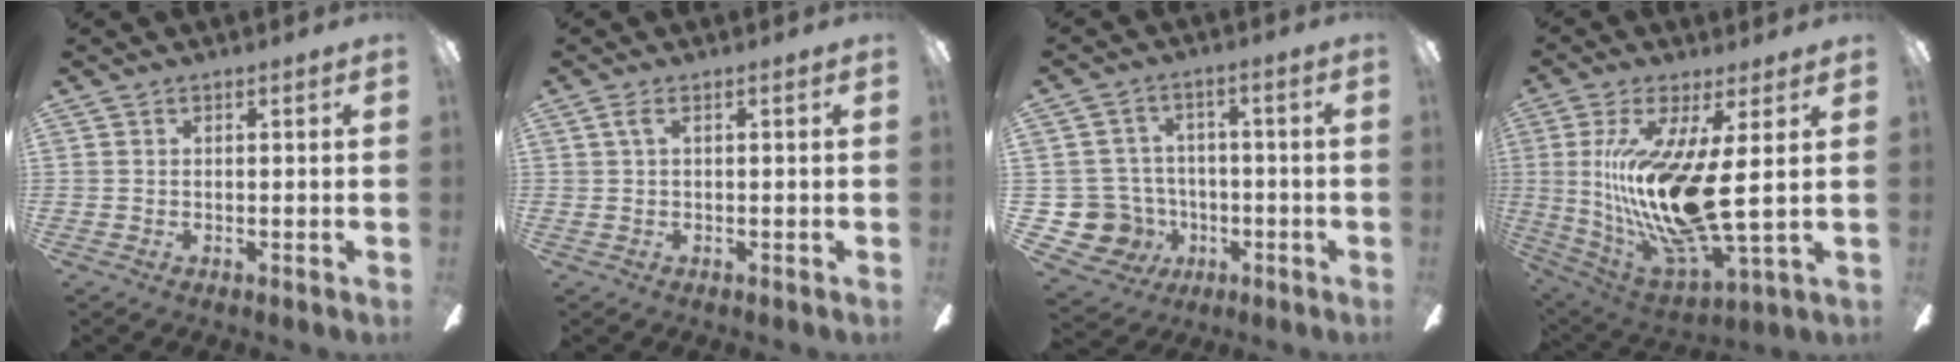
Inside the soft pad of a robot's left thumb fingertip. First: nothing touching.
{"total": 2.2, "force": [0.3, 0.6, 2.1], "torque": [-0.042, 0.006, 0.004]}
{"total": 10.6, "force": [-3.4, 9.6, 2.8], "torque": [-0.102, 0.025, -0.053]}
{"total": 18.8, "force": [2.6, 4.1, 18.1], "torque": [-0.373, -0.039, 0.041]}